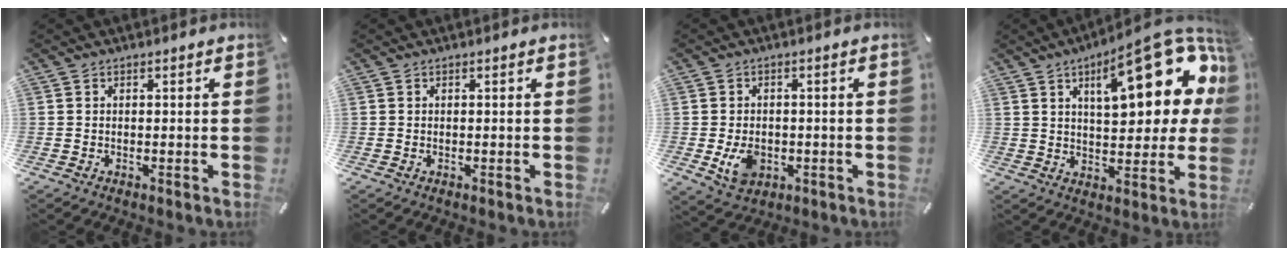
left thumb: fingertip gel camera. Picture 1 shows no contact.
{"total": 0.0}
{"total": 6.3, "force": [-1.2, 4.9, 3.8], "torque": [-0.066, -0.002, -0.021]}
{"total": 23.3, "force": [9.2, 9.6, 19.0], "torque": [-0.255, -0.045, 0.140]}